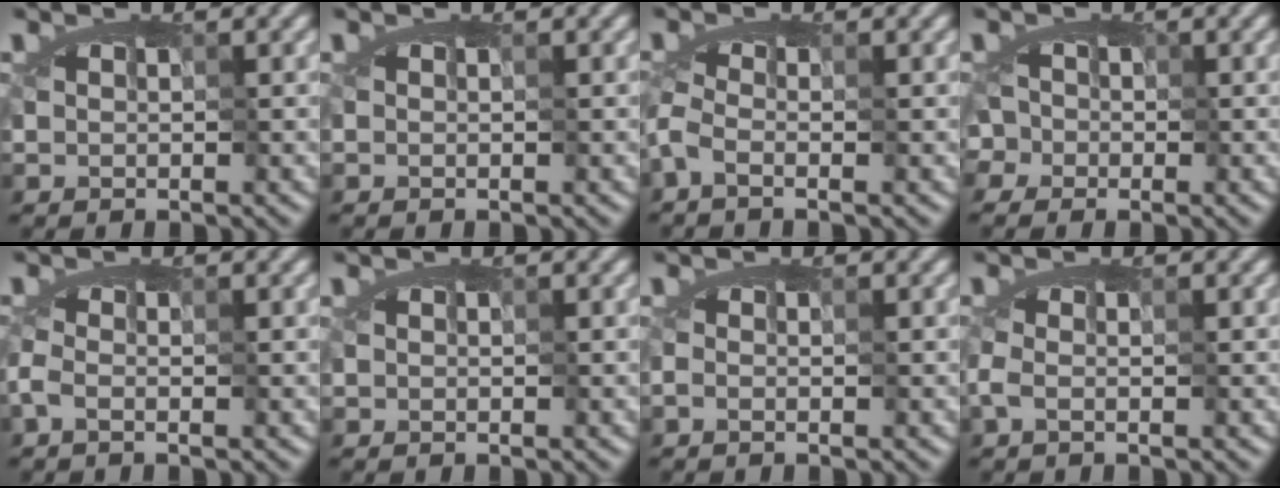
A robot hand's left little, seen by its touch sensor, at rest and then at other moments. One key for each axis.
{"total": 0.0}
{"total": 1.9, "fx": -1.6, "fy": 0.0, "fz": 0.9, "tx": -0.027, "ty": -0.004, "tz": -0.031}
{"total": 3.3, "fx": 0.0, "fy": 2.6, "fz": 2.1, "tx": -0.038, "ty": 0.021, "tz": -0.006}
{"total": 0.9, "fx": -0.7, "fy": -0.1, "fz": 0.5, "tx": -0.016, "ty": -0.005, "tz": -0.008}
{"total": 0.0}
{"total": 0.8, "fx": -0.3, "fy": -0.6, "fz": -0.3, "tx": 0.007, "ty": -0.005, "tz": -0.007}
{"total": 0.7, "fx": -0.5, "fy": -0.4, "fz": 0.2, "tx": -0.010, "ty": -0.006, "tz": -0.003}